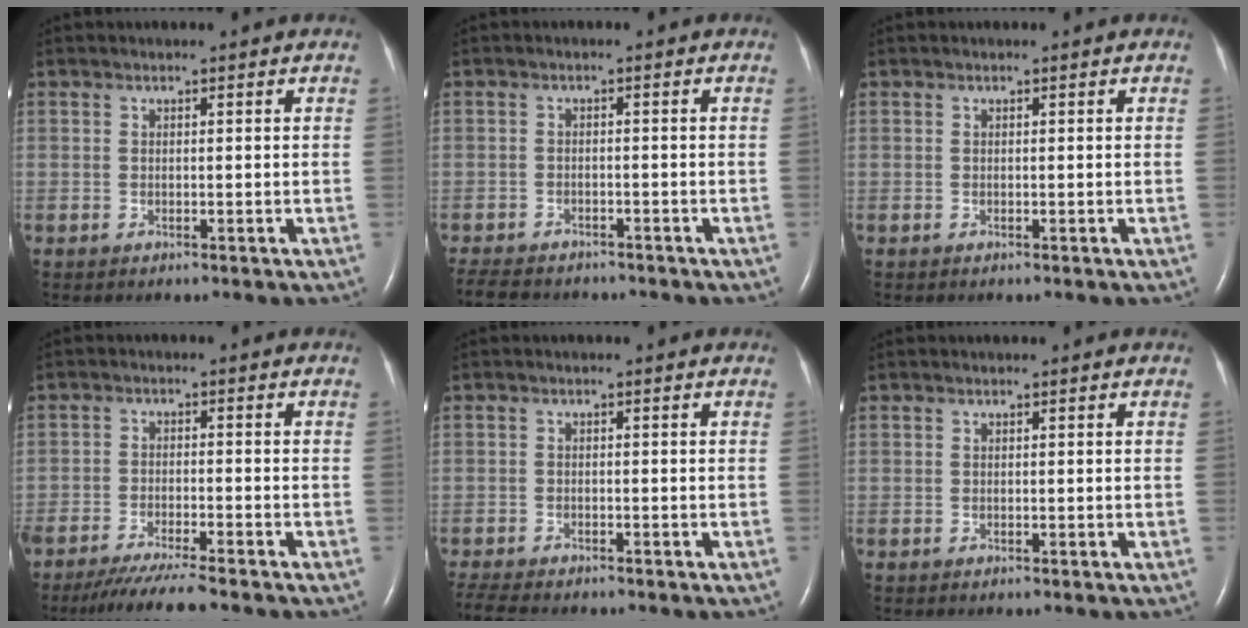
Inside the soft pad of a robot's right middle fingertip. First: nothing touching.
{"total": 8.3, "force": [-7.2, 2.9, 2.9], "torque": [-0.054, -0.007, -0.104]}
{"total": 0.0}
{"total": 7.3, "force": [-6.3, -0.3, 3.7], "torque": [-0.060, -0.023, -0.106]}
{"total": 5.5, "force": [-4.8, 1.2, 2.3], "torque": [-0.041, -0.011, -0.080]}
{"total": 0.0}